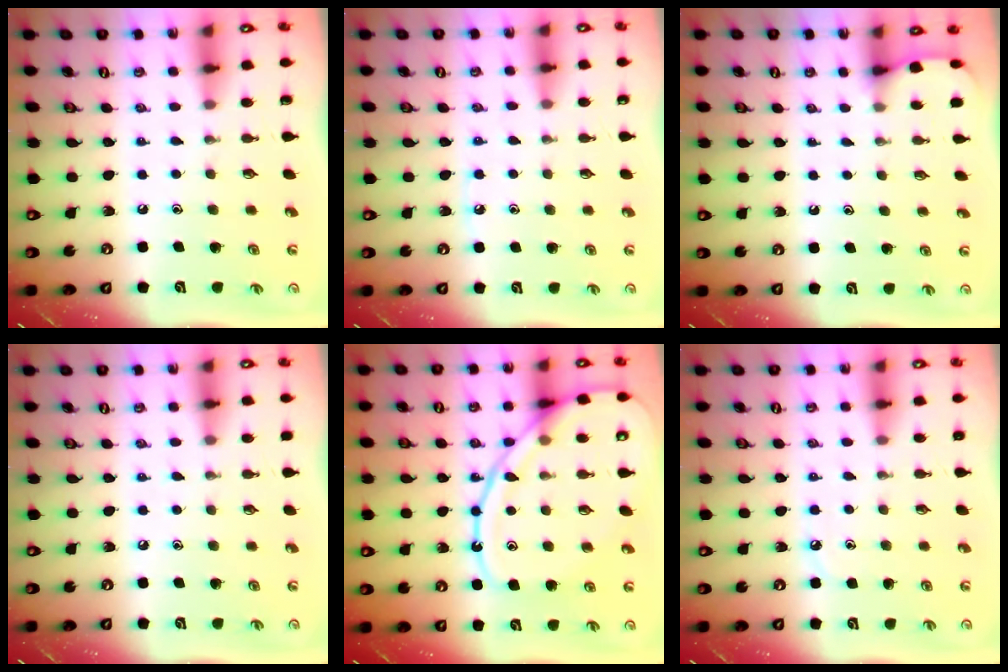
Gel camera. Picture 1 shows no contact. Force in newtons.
{"total": 4.5, "press": 4.5, "slide": 0.6}
{"total": 2.6, "press": 2.6, "slide": 0.2}
{"total": 2.9, "press": 2.9, "slide": 0.5}
{"total": 15.3, "press": 15.3, "slide": 1.5}
{"total": 3.7, "press": 3.7, "slide": 0.5}